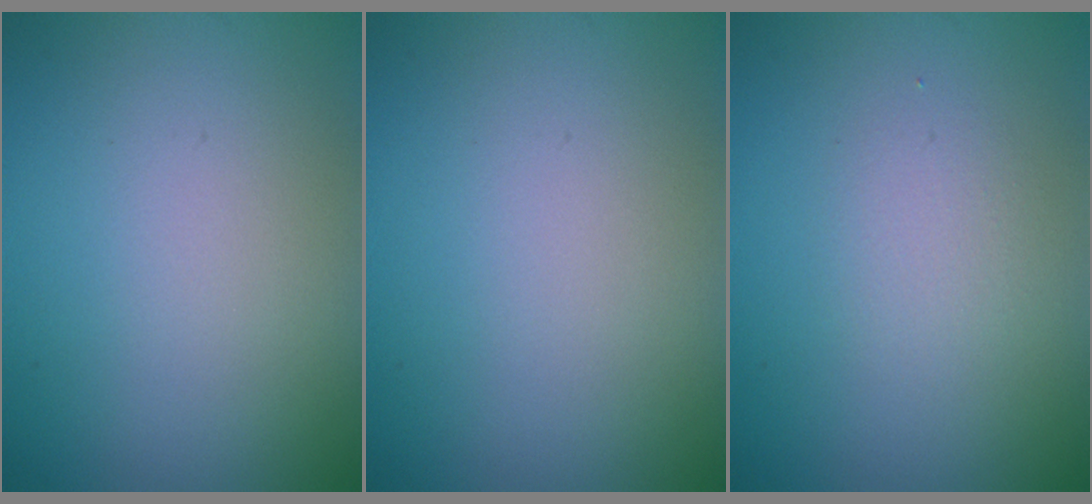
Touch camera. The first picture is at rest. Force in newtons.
{"total": 0.0}
{"total": 1.4, "press": 1.4, "slide": 0.1}